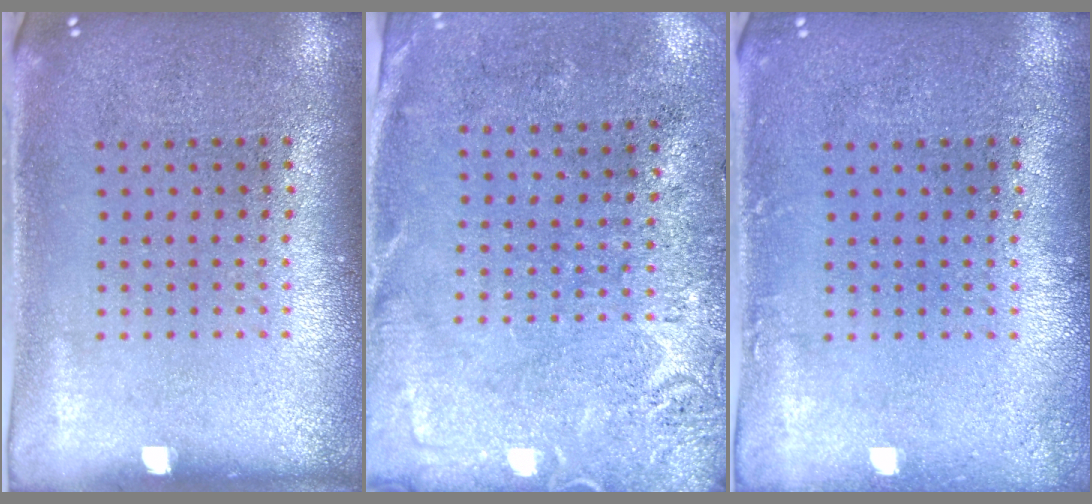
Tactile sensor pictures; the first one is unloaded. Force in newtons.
{"total": 2.6, "press": 2.2, "slide": 1.4}
{"total": 0.7, "press": 0.7, "slide": 0.1}